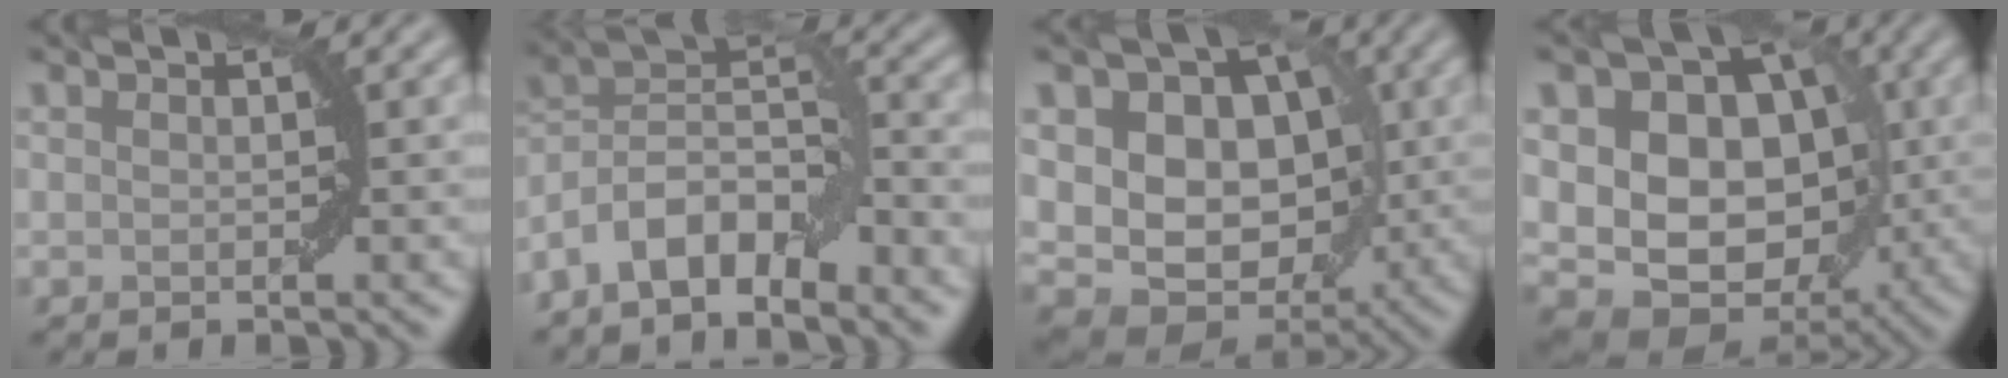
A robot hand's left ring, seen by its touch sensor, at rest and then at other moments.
{"total": 7.3, "force": [-4.5, 3.2, 4.8], "torque": [-0.078, 0.013, -0.092]}
{"total": 13.3, "force": [1.7, 10.0, 8.7], "torque": [-0.090, 0.030, 0.009]}
{"total": 14.7, "force": [1.5, 10.9, 9.7], "torque": [-0.113, 0.026, 0.009]}